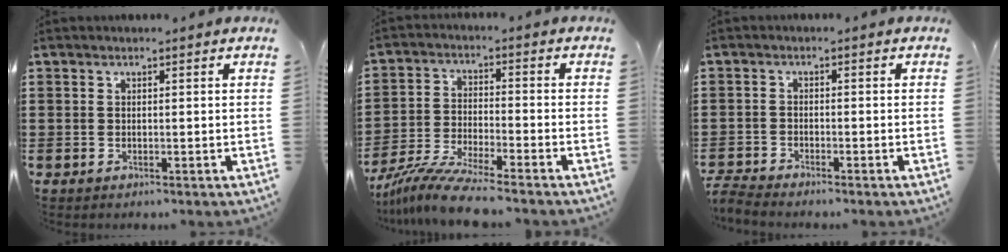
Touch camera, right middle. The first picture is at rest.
{"total": 7.7, "force": [-7.0, 0.0, 3.4], "torque": [-0.072, -0.007, -0.136]}
{"total": 2.3, "force": [-2.3, 0.0, 0.3], "torque": [-0.015, 0.000, -0.050]}